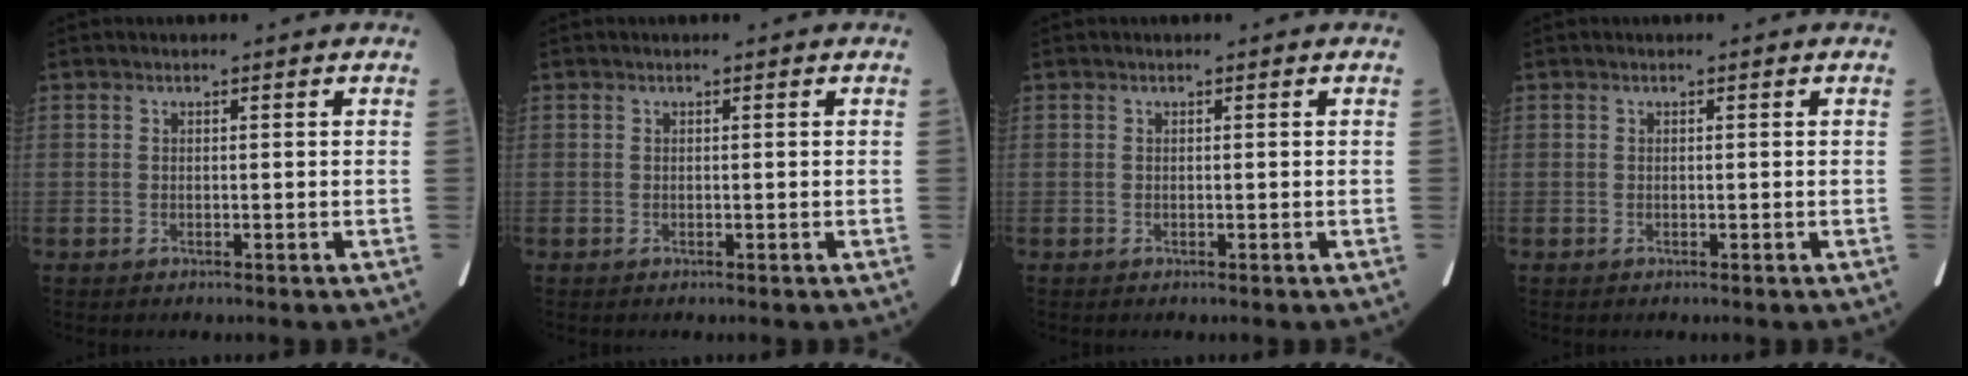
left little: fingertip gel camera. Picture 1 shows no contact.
{"total": 0.0}
{"total": 0.0}
{"total": 0.0}